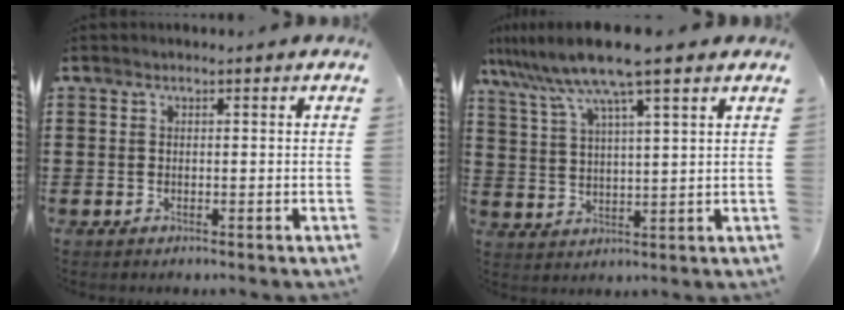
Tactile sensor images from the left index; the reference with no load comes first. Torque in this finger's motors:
{"motor_torque": [1.11, -1.03, 0.88, 0.21]}